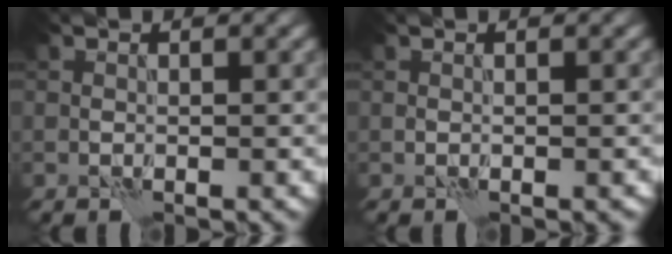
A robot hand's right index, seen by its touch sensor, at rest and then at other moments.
{"total": 0.0}